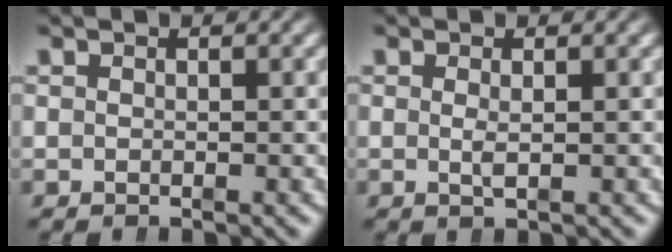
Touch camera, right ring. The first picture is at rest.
{"total": 0.9, "force": [0.0, -0.2, 0.9], "torque": [-0.019, -0.010, 0.003]}